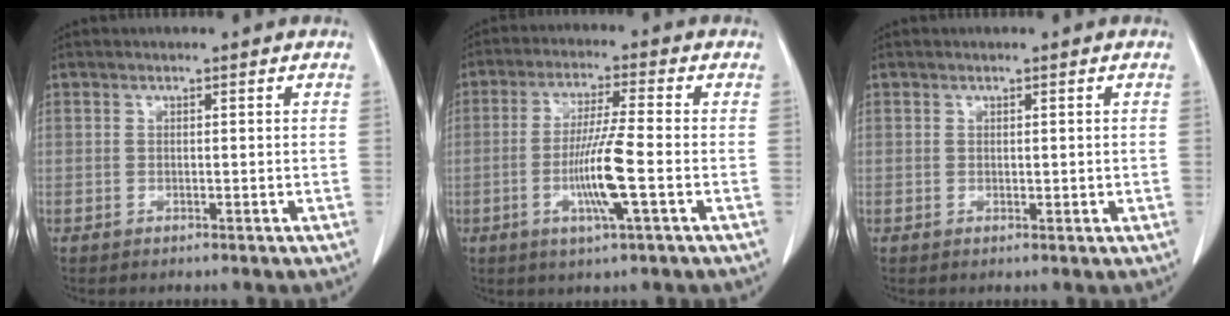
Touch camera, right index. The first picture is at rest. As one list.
[{"total": 8.7, "force": [-2.3, -0.4, 8.4], "torque": [-0.160, -0.011, -0.046]}, {"total": 0.8, "force": [0.1, 0.5, 0.6], "torque": [-0.007, -0.002, 0.005]}]